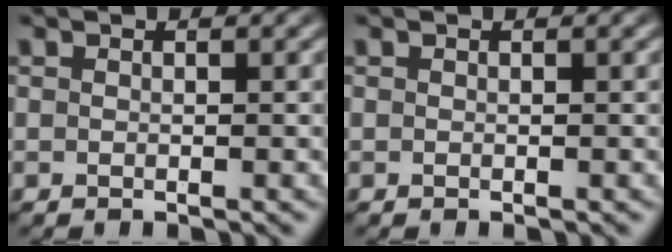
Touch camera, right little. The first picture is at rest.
{"total": 0.0}